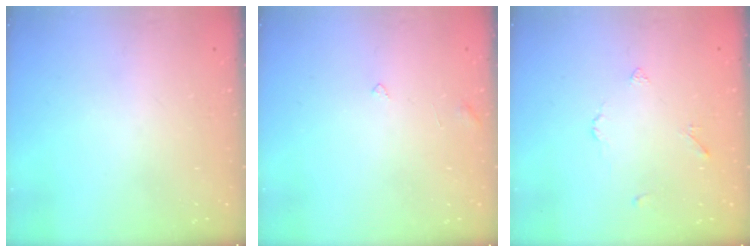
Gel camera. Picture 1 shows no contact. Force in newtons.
{"total": 3.6, "press": 3.6, "slide": 0.3}
{"total": 2.7, "press": 2.7, "slide": 0.5}